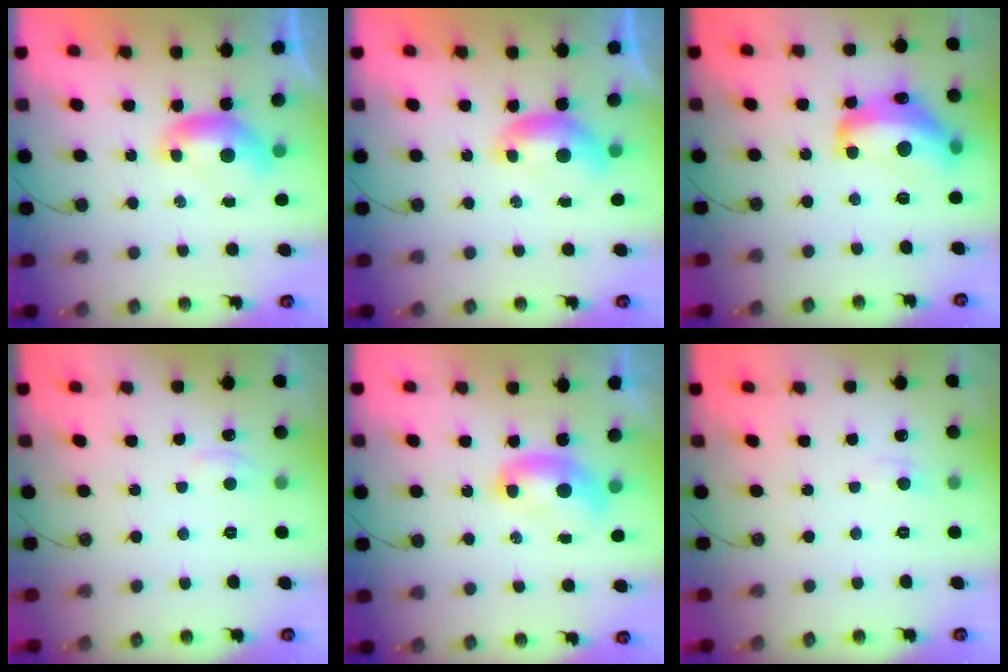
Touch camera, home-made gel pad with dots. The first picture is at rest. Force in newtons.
{"total": 0.0}
{"total": 12.7, "press": 12.7, "slide": 0.9}
{"total": 4.0, "press": 3.9, "slide": 0.3}
{"total": 2.0, "press": 2.0, "slide": 0.2}
{"total": 0.6, "press": 0.4, "slide": 0.5}